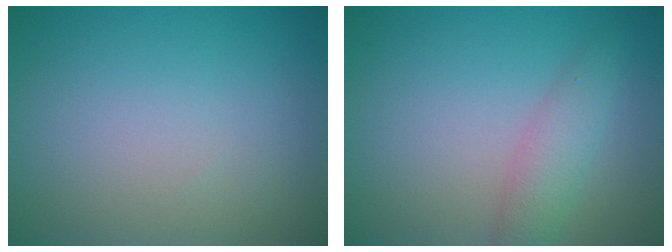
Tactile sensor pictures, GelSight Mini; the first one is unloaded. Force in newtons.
{"total": 2.6, "press": 2.6, "slide": 0.0}